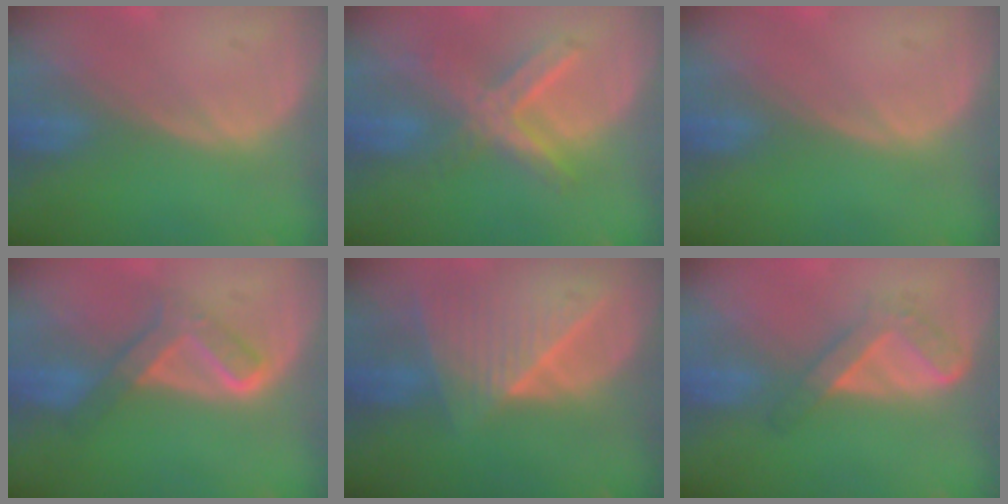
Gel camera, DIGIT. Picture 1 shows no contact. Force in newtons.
{"total": 7.2, "press": 6.4, "slide": 3.4}
{"total": 0.0}
{"total": 5.3, "press": 5.3, "slide": 0.5}
{"total": 8.6, "press": 7.7, "slide": 3.8}
{"total": 4.5, "press": 4.2, "slide": 1.6}